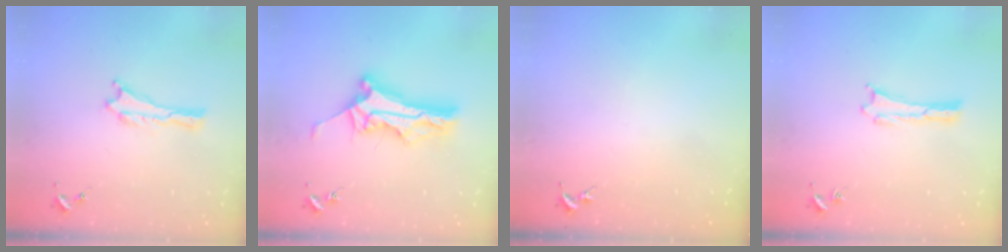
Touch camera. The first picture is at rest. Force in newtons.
{"total": 11.2, "press": 11.2, "slide": 0.8}
{"total": 0.0}
{"total": 0.0}